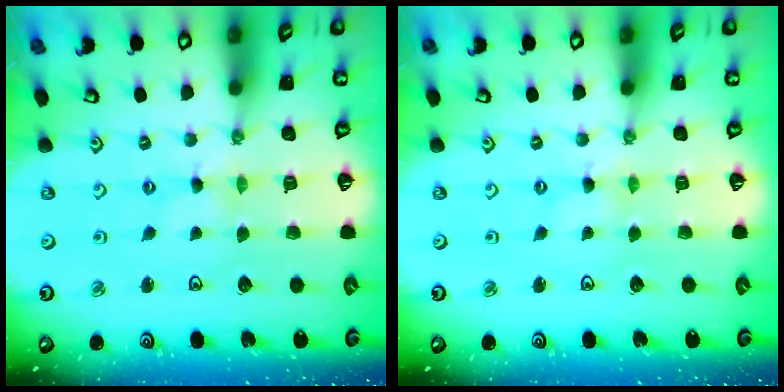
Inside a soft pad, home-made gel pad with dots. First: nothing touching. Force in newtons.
{"total": 0.0}